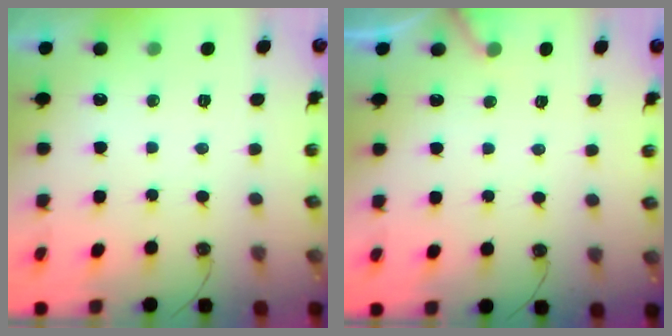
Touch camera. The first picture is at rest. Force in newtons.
{"total": 4.2, "press": 4.1, "slide": 0.2}